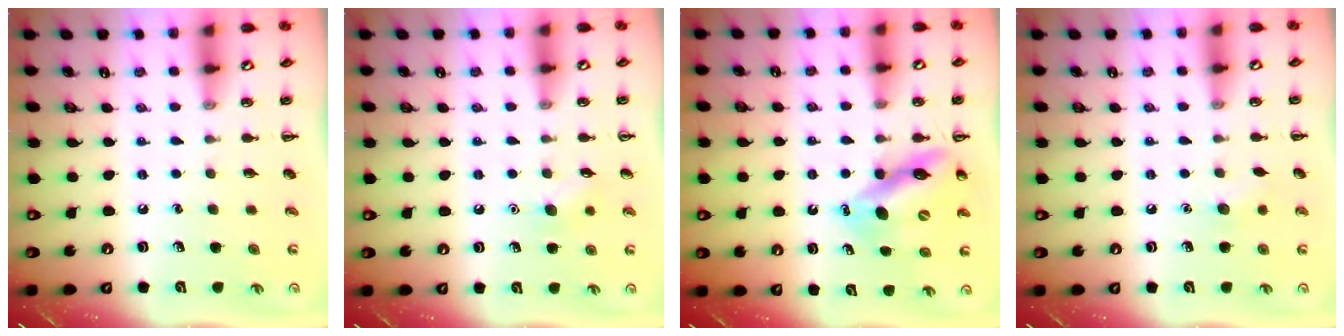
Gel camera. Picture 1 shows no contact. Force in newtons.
{"total": 6.7, "press": 6.5, "slide": 1.7}
{"total": 11.4, "press": 10.9, "slide": 3.3}
{"total": 4.9, "press": 4.7, "slide": 1.4}